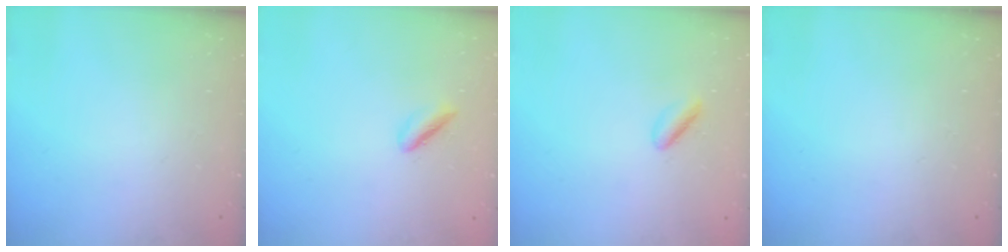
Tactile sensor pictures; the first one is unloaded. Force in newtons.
{"total": 1.8, "press": 1.8, "slide": 0.4}
{"total": 2.5, "press": 2.3, "slide": 1.0}
{"total": 0.0}